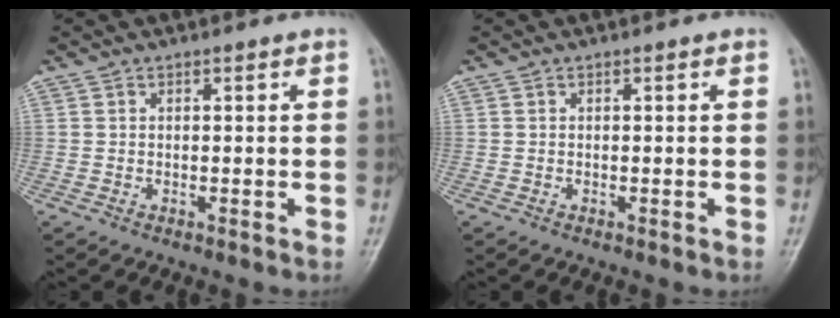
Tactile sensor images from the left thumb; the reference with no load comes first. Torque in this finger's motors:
{"motor_torque": [0.00, 0.00, -0.01, 0.00, 0.00]}